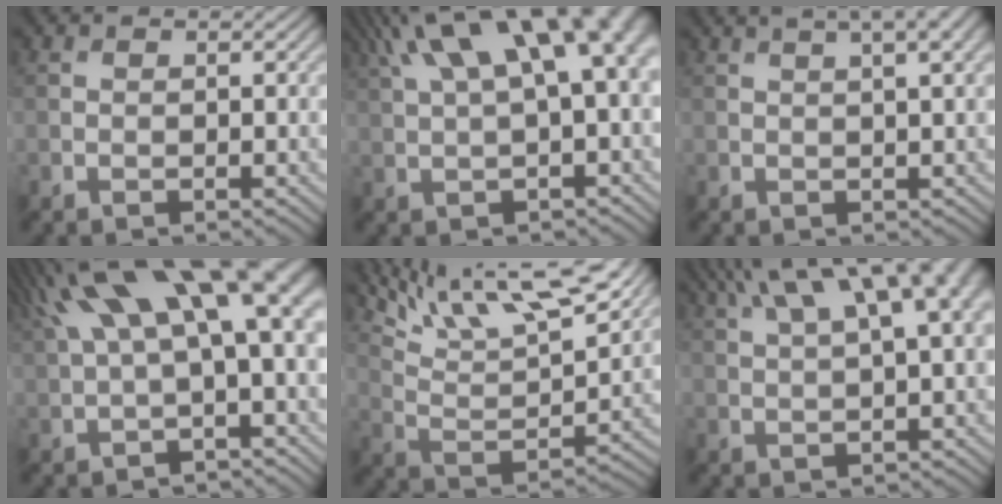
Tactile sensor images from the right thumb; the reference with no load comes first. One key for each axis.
{"total": 13.7, "fx": 5.4, "fy": 4.6, "fz": 11.6, "tx": -0.206, "ty": 0.026, "tz": 0.096}
{"total": 6.3, "fx": 3.4, "fy": 1.6, "fz": 5.1, "tx": -0.060, "ty": 0.024, "tz": 0.034}
{"total": 14.1, "fx": 4.2, "fy": 4.6, "fz": 12.6, "tx": -0.233, "ty": 0.021, "tz": 0.085}
{"total": 17.6, "fx": 13.2, "fy": 4.1, "fz": 10.8, "tx": -0.192, "ty": 0.002, "tz": 0.204}
{"total": 12.7, "fx": 6.1, "fy": 3.9, "fz": 10.5, "tx": -0.172, "ty": 0.034, "tz": 0.096}